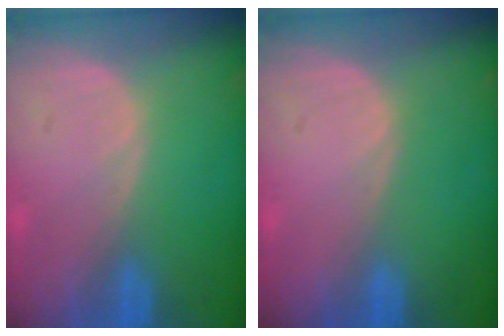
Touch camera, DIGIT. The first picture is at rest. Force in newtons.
{"total": 0.0}